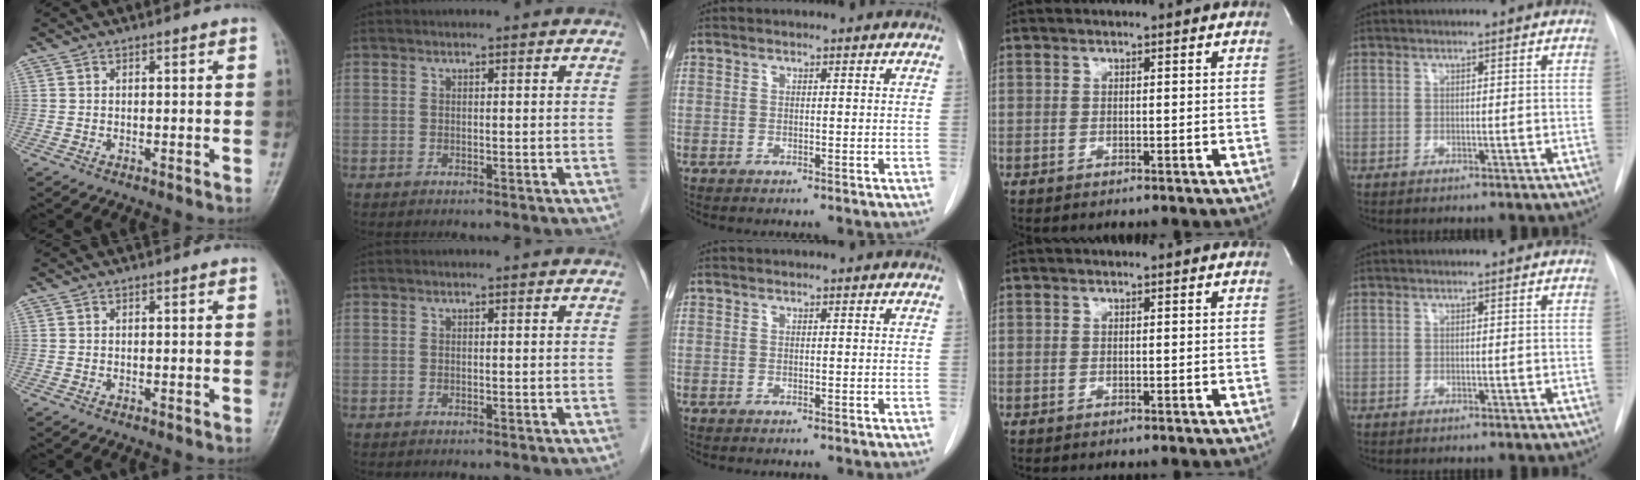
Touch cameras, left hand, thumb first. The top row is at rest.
{}